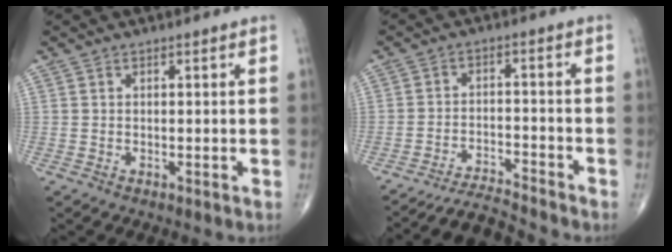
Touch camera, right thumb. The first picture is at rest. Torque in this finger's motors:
{"motor_torque": [1.10, -0.48, 0.01, -1.07, 0.00]}